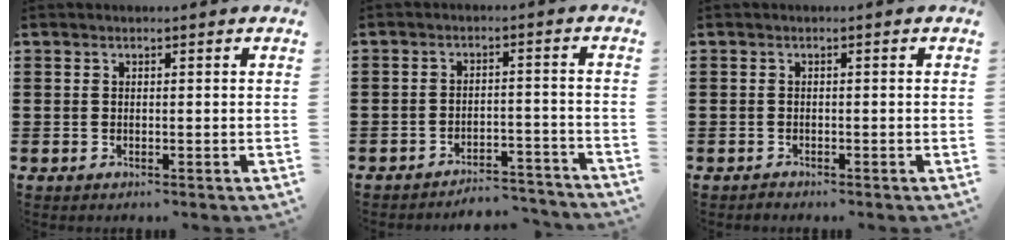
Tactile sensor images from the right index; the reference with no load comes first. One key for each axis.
{"total": 4.1, "fx": -4.0, "fy": 0.2, "fz": 0.8, "tx": -0.018, "ty": 0.001, "tz": -0.081}
{"total": 0.7, "fx": -0.7, "fy": 0.2, "fz": 0.1, "tx": -0.003, "ty": 0.000, "tz": -0.014}